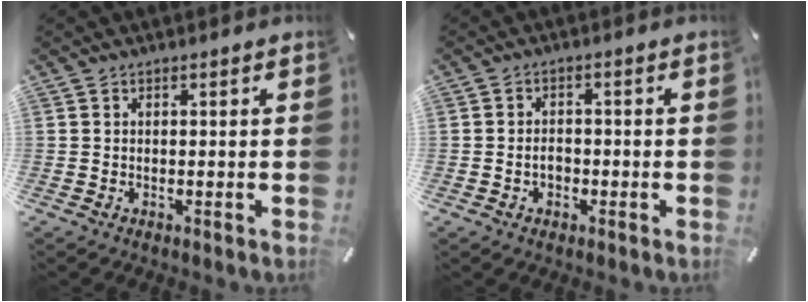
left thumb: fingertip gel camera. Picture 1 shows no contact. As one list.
[{"total": 3.2, "force": [-0.8, 2.3, 2.1], "torque": [-0.040, 0.006, -0.015]}]